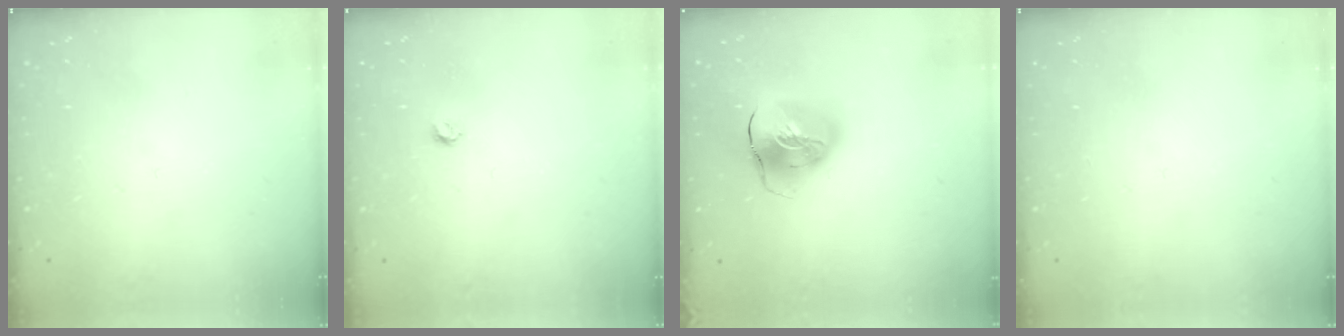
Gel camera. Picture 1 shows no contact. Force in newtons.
{"total": 3.2, "press": 3.2, "slide": 0.3}
{"total": 13.9, "press": 13.8, "slide": 2.1}
{"total": 0.0}